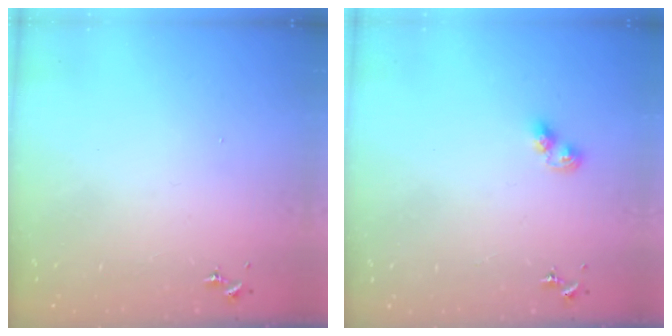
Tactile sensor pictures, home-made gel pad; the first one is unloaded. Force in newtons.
{"total": 5.5, "press": 5.4, "slide": 0.7}